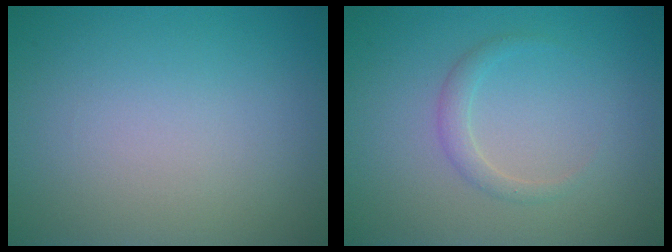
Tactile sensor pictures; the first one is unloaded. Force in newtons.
{"total": 1.4, "press": 1.4, "slide": 0.1}